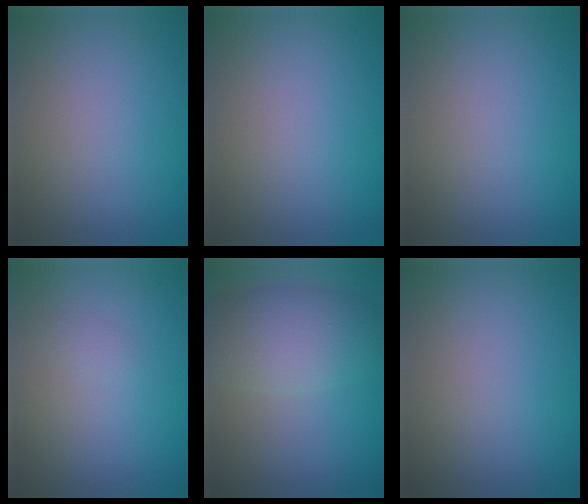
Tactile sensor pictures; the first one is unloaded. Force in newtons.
{"total": 0.0}
{"total": 0.0}
{"total": 0.6, "press": 0.6, "slide": 0.1}
{"total": 5.5, "press": 5.5, "slide": 0.4}
{"total": 0.0}